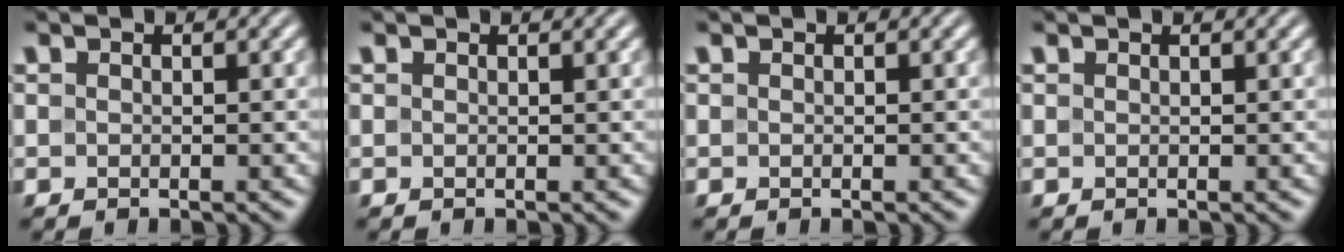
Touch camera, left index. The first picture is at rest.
{"total": 0.7, "force": [0.4, 0.2, 0.5], "torque": [-0.003, 0.001, 0.005]}
{"total": 0.0}
{"total": 0.5, "force": [0.4, 0.2, 0.3], "torque": [-0.002, -0.001, 0.004]}